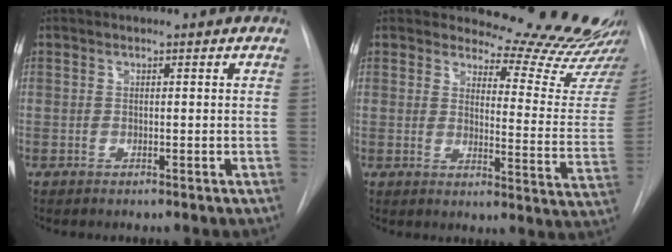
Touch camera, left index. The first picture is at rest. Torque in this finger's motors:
{"motor_torque": [0.90, -1.02, 0.12, -0.04]}